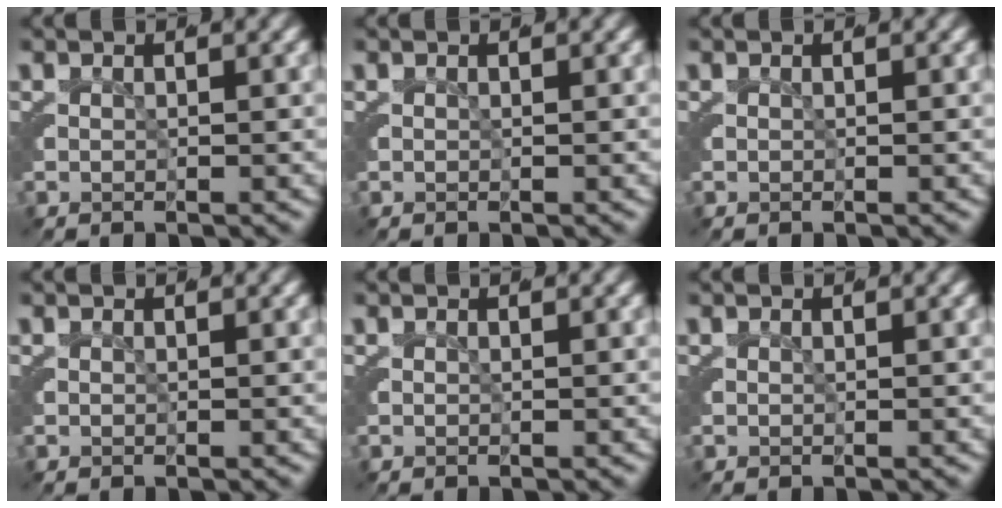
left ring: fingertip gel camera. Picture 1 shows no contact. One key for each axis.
{"total": 0.0}
{"total": 0.0}
{"total": 0.0}
{"total": 0.0}
{"total": 0.0}